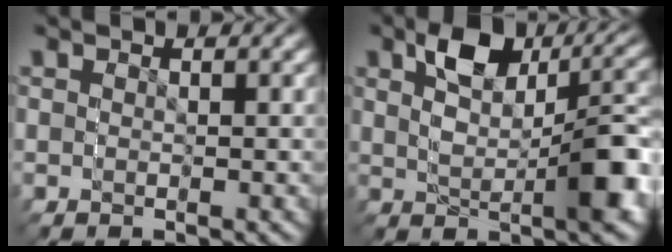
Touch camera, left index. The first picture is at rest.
{"total": 5.7, "force": [0.6, 3.3, 4.5], "torque": [-0.080, 0.002, 0.005]}